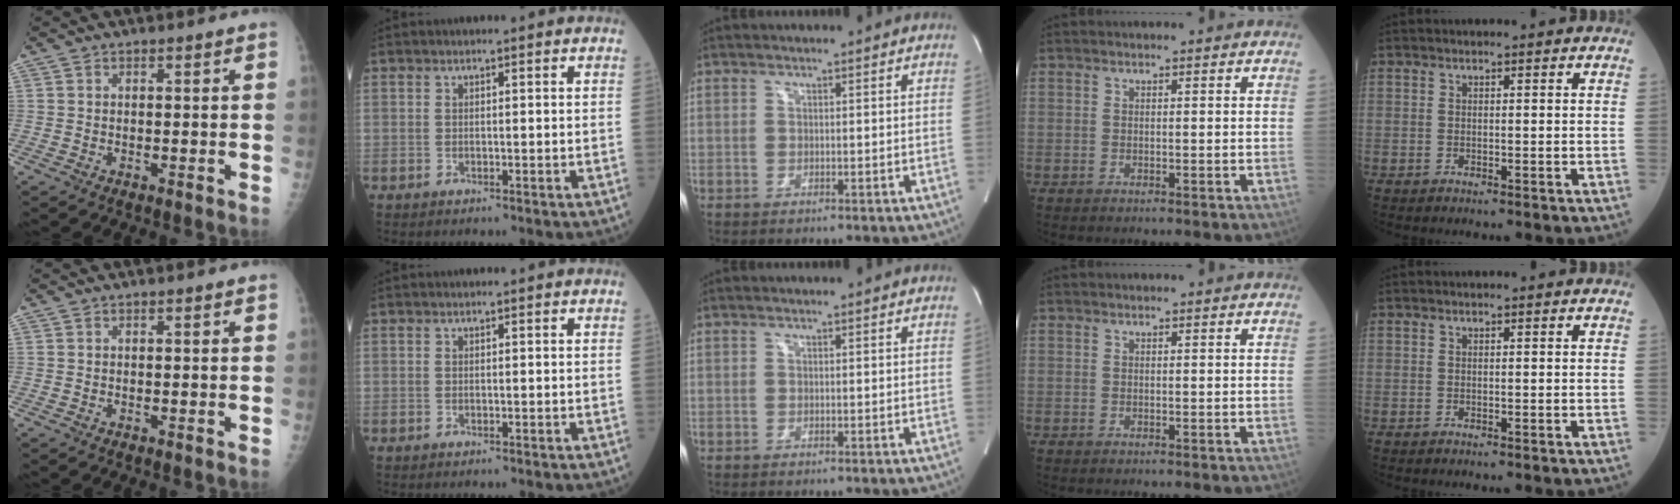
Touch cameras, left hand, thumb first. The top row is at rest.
{}